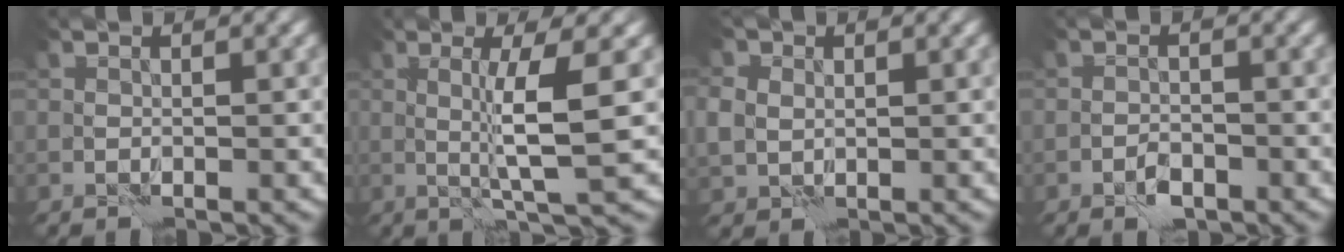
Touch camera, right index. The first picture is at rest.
{"total": 4.7, "force": [0.7, 0.2, 4.6], "torque": [-0.081, -0.003, 0.015]}
{"total": 3.7, "force": [1.2, 3.0, 1.8], "torque": [-0.048, 0.015, 0.012]}
{"total": 1.5, "force": [-1.0, 0.7, 0.9], "torque": [-0.012, 0.001, -0.019]}